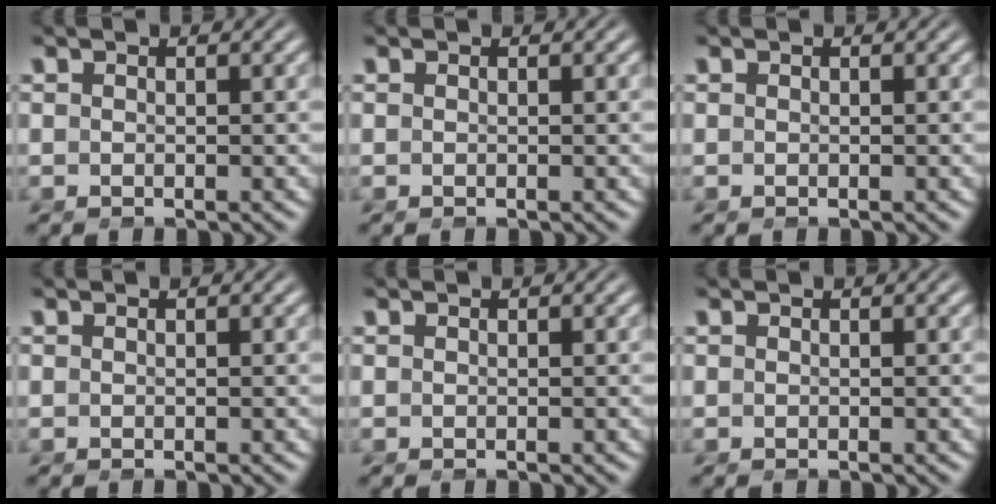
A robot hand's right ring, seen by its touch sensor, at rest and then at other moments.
{"total": 0.0}
{"total": 0.0}
{"total": 0.0}
{"total": 0.0}
{"total": 0.0}